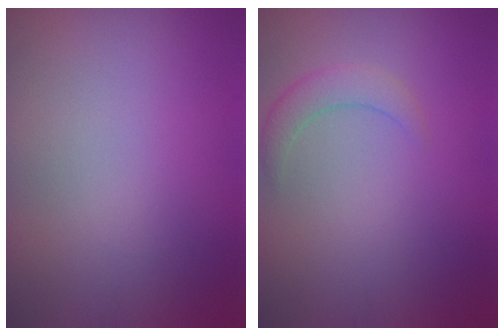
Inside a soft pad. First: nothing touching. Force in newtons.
{"total": 2.0, "press": 2.0, "slide": 0.0}